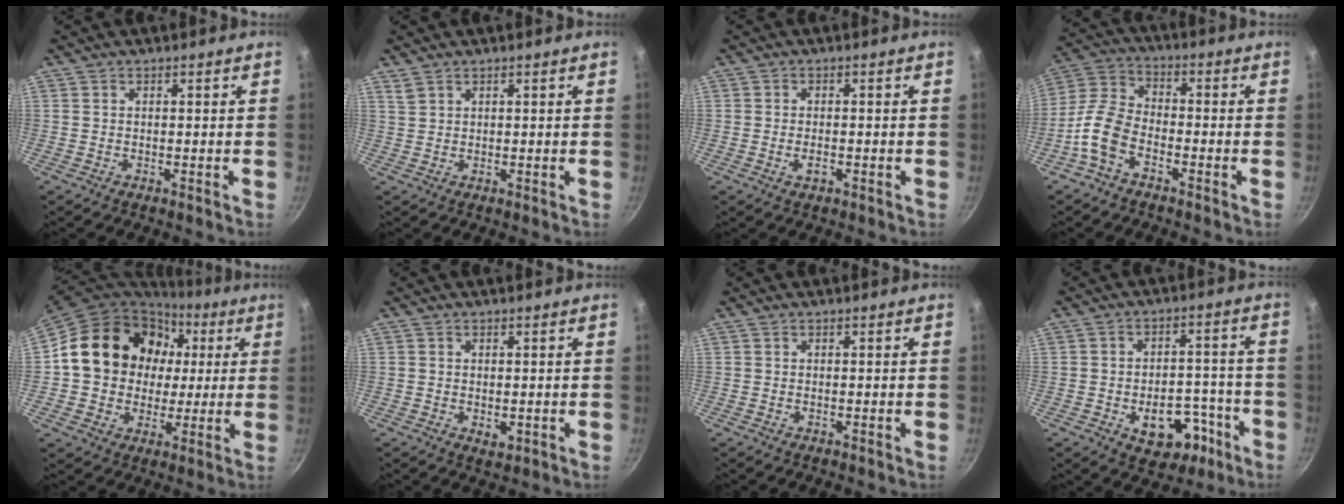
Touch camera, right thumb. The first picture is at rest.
{"total": 1.6, "force": [1.3, 0.7, 0.6], "torque": [-0.010, 0.000, 0.030]}
{"total": 2.2, "force": [-0.8, 1.2, 1.7], "torque": [-0.031, 0.004, -0.016]}
{"total": 9.0, "force": [-4.5, 5.1, 5.9], "torque": [-0.122, 0.037, -0.102]}
{"total": 20.2, "force": [3.8, 17.1, 10.1], "torque": [-0.144, 0.027, 0.065]}
{"total": 2.2, "force": [-0.3, 1.6, 1.4], "torque": [-0.023, -0.004, -0.002]}
{"total": 0.0}
{"total": 12.0, "force": [-5.2, 7.8, 7.4], "torque": [-0.058, 0.042, -0.060]}